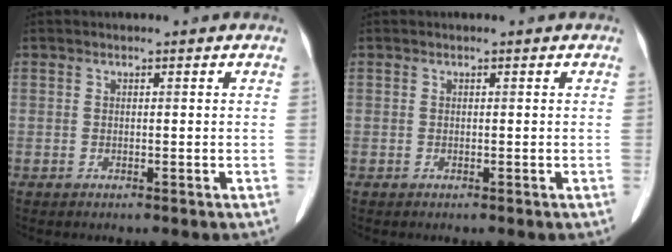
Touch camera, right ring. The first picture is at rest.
{"total": 0.0}